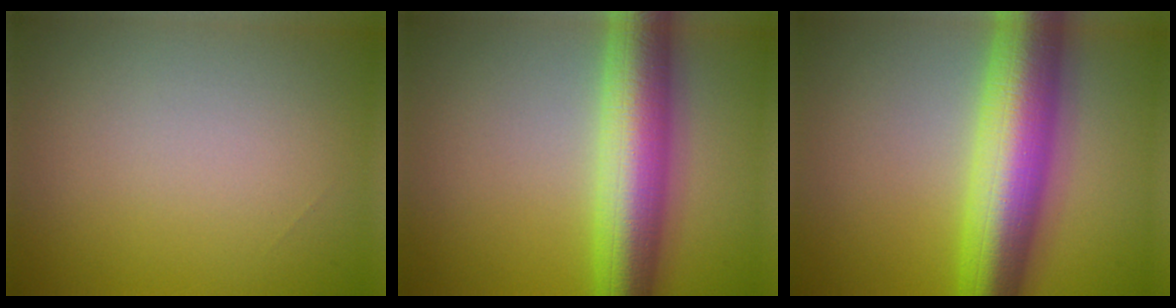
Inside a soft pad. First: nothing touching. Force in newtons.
{"total": 9.6, "press": 9.6, "slide": 0.1}
{"total": 11.8, "press": 11.8, "slide": 0.1}